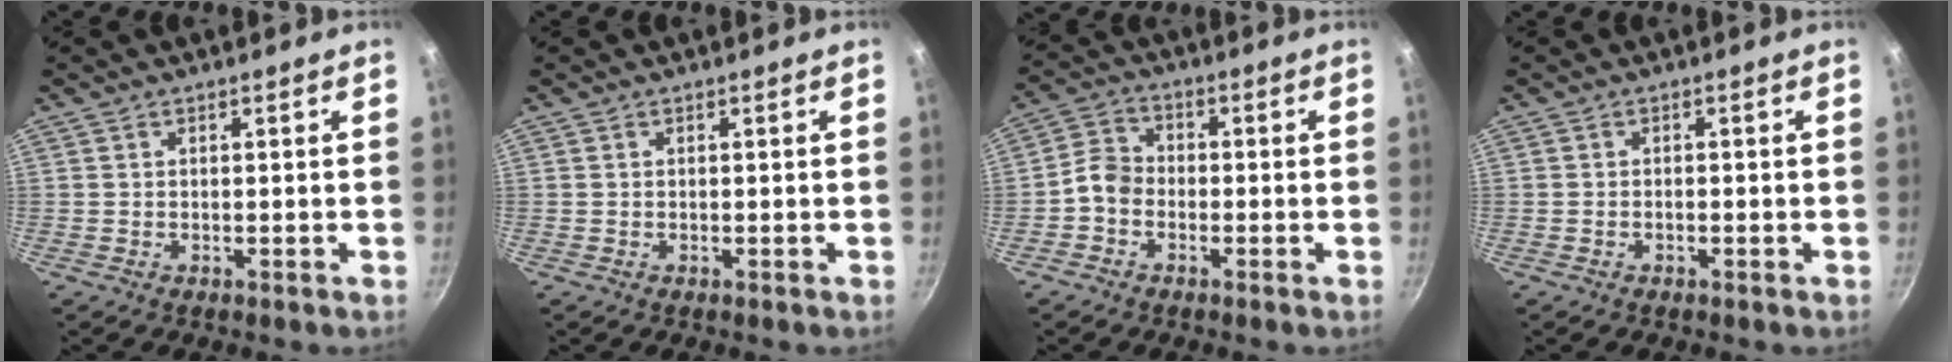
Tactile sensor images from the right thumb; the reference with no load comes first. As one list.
[{"total": 0.0}, {"total": 4.6, "force": [-1.9, 3.6, 2.3], "torque": [-0.032, 0.029, -0.050]}, {"total": 0.6, "force": [-0.3, 0.3, 0.4], "torque": [-0.009, 0.004, -0.007]}]